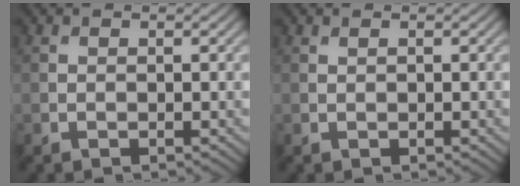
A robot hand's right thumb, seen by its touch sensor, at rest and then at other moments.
{"total": 0.0}